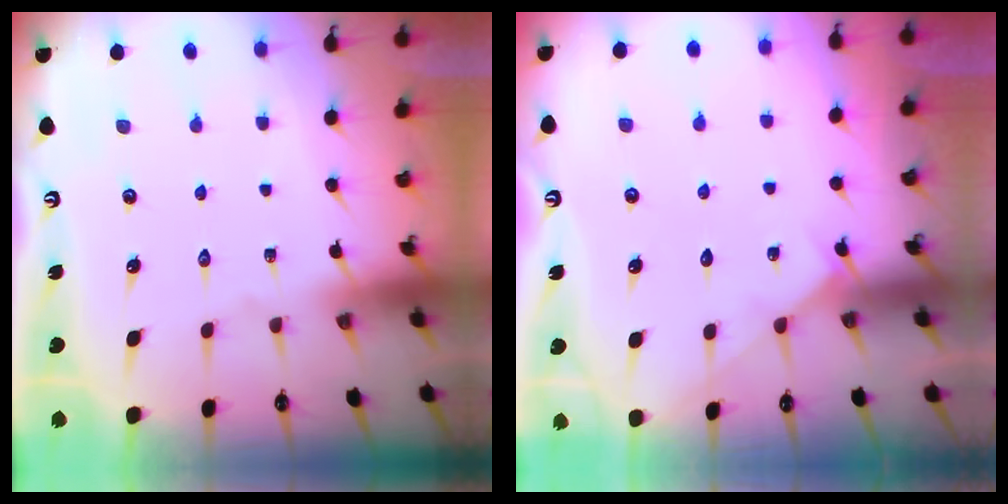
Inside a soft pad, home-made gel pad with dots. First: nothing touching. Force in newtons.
{"total": 2.6, "press": 2.5, "slide": 0.4}